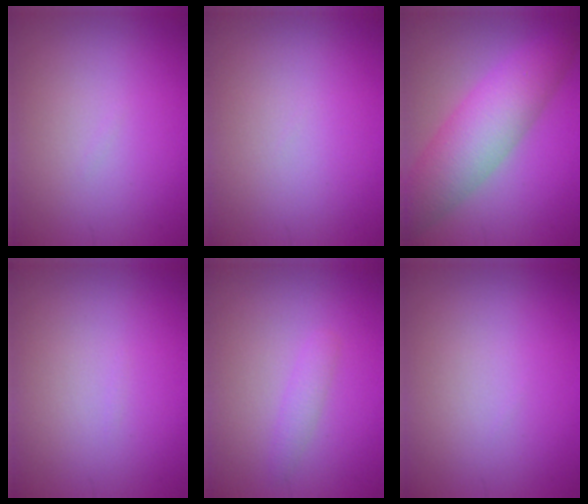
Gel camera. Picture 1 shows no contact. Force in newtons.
{"total": 0.0}
{"total": 7.1, "press": 7.0, "slide": 0.3}
{"total": 0.0}
{"total": 1.3, "press": 1.3, "slide": 0.0}
{"total": 0.0}